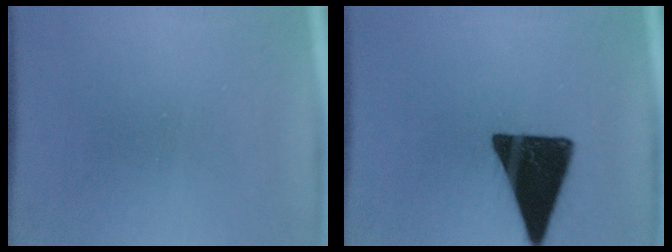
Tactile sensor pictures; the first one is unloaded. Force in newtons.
{"total": 17.6}